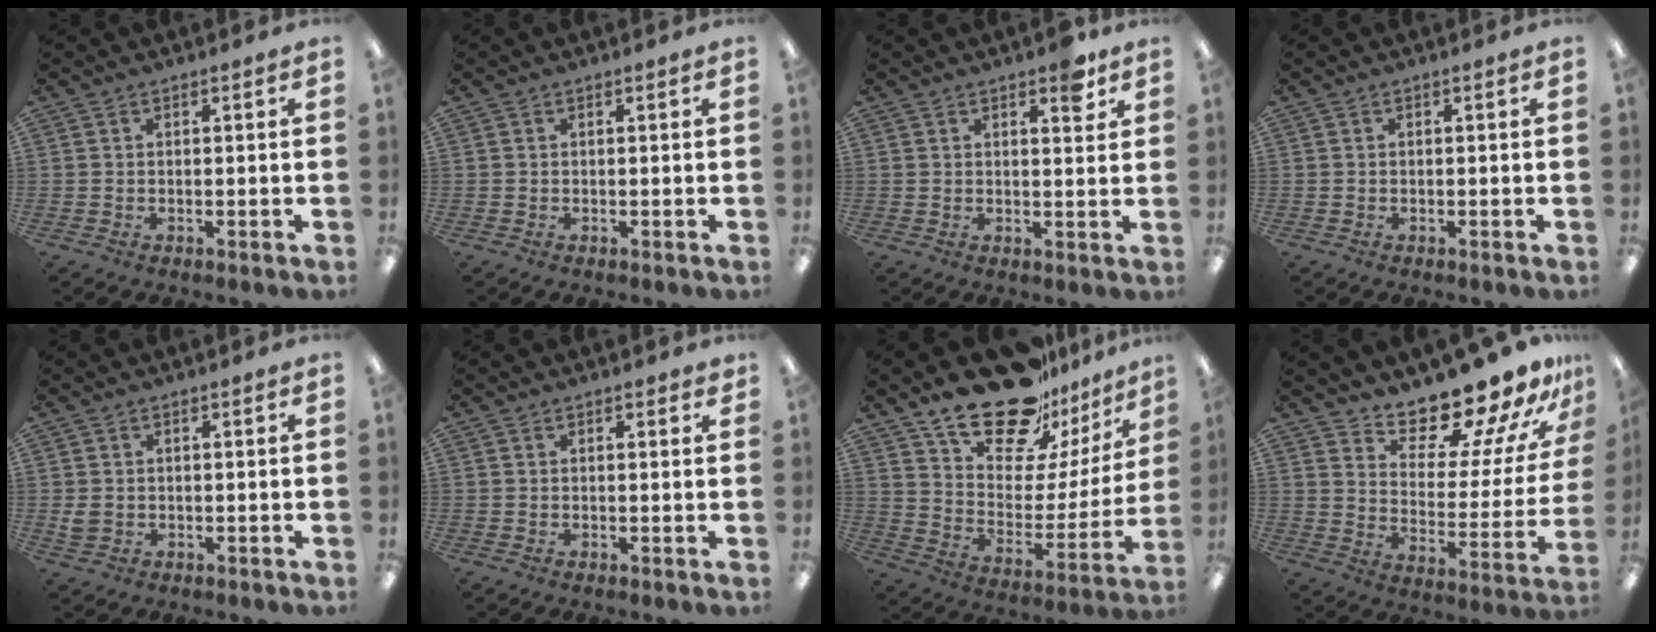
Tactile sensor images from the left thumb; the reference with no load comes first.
{"total": 0.0}
{"total": 5.2, "force": [3.6, 1.9, 3.3], "torque": [-0.032, -0.015, 0.055]}
{"total": 0.0}
{"total": 2.4, "force": [0.6, 2.1, 1.1], "torque": [-0.012, 0.001, 0.010]}
{"total": 1.0, "force": [0.9, 0.4, 0.2], "torque": [0.004, -0.002, 0.014]}
{"total": 23.4, "force": [18.4, 9.9, 10.5], "torque": [-0.175, -0.119, 0.323]}
{"total": 17.0, "force": [15.7, 3.8, 5.5], "torque": [-0.072, -0.141, 0.259]}